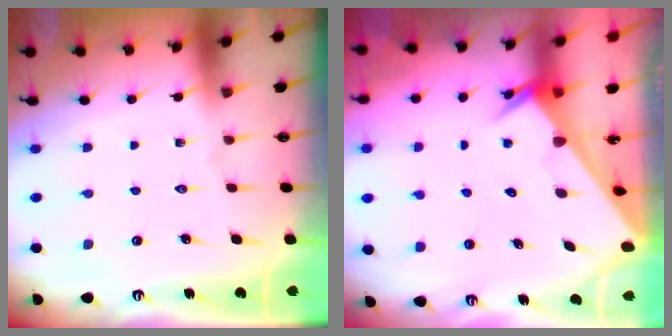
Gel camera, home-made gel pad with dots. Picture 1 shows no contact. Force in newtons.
{"total": 3.1, "press": 3.1, "slide": 0.2}